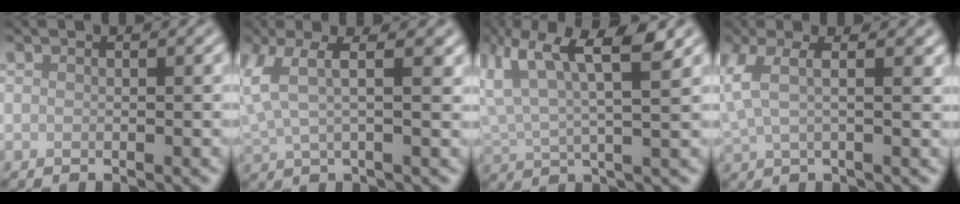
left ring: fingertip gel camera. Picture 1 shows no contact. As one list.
[{"total": 4.1, "force": [1.5, 1.3, 3.5], "torque": [-0.091, 0.002, 0.034]}, {"total": 7.8, "force": [4.4, 2.4, 5.9], "torque": [-0.121, 0.012, 0.076]}, {"total": 3.2, "force": [1.1, 1.1, 2.8], "torque": [-0.065, 0.002, 0.021]}]